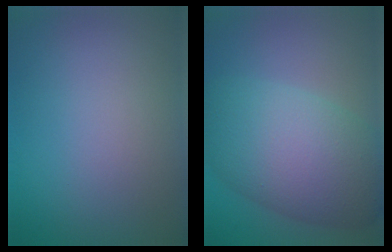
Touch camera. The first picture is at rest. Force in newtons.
{"total": 10.3, "press": 10.3, "slide": 0.5}